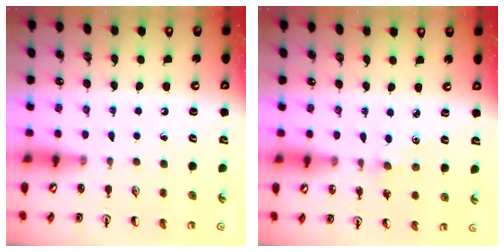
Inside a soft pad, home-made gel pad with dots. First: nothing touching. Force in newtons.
{"total": 0.7, "press": 0.7, "slide": 0.1}